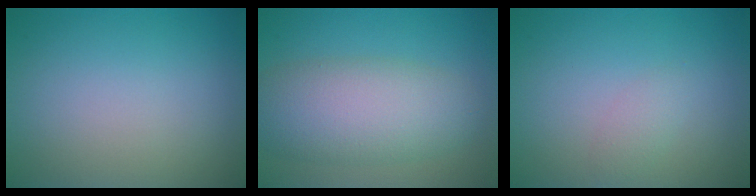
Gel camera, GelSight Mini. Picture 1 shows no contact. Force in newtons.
{"total": 7.1, "press": 7.1, "slide": 0.1}
{"total": 1.1, "press": 1.1, "slide": 0.1}